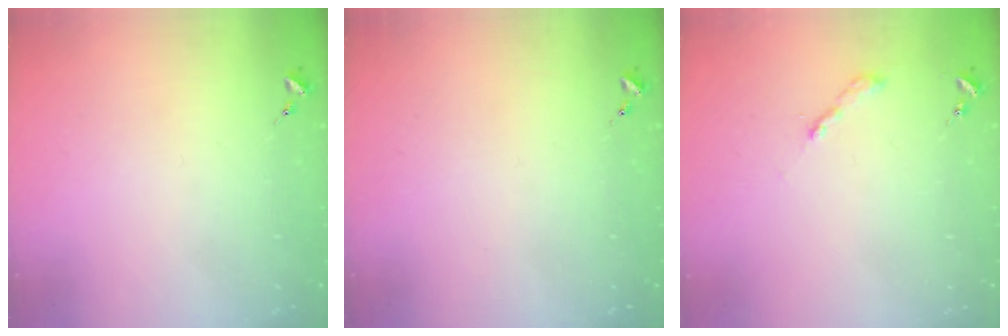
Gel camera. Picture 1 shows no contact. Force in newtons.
{"total": 0.0}
{"total": 2.0, "press": 2.0, "slide": 0.2}